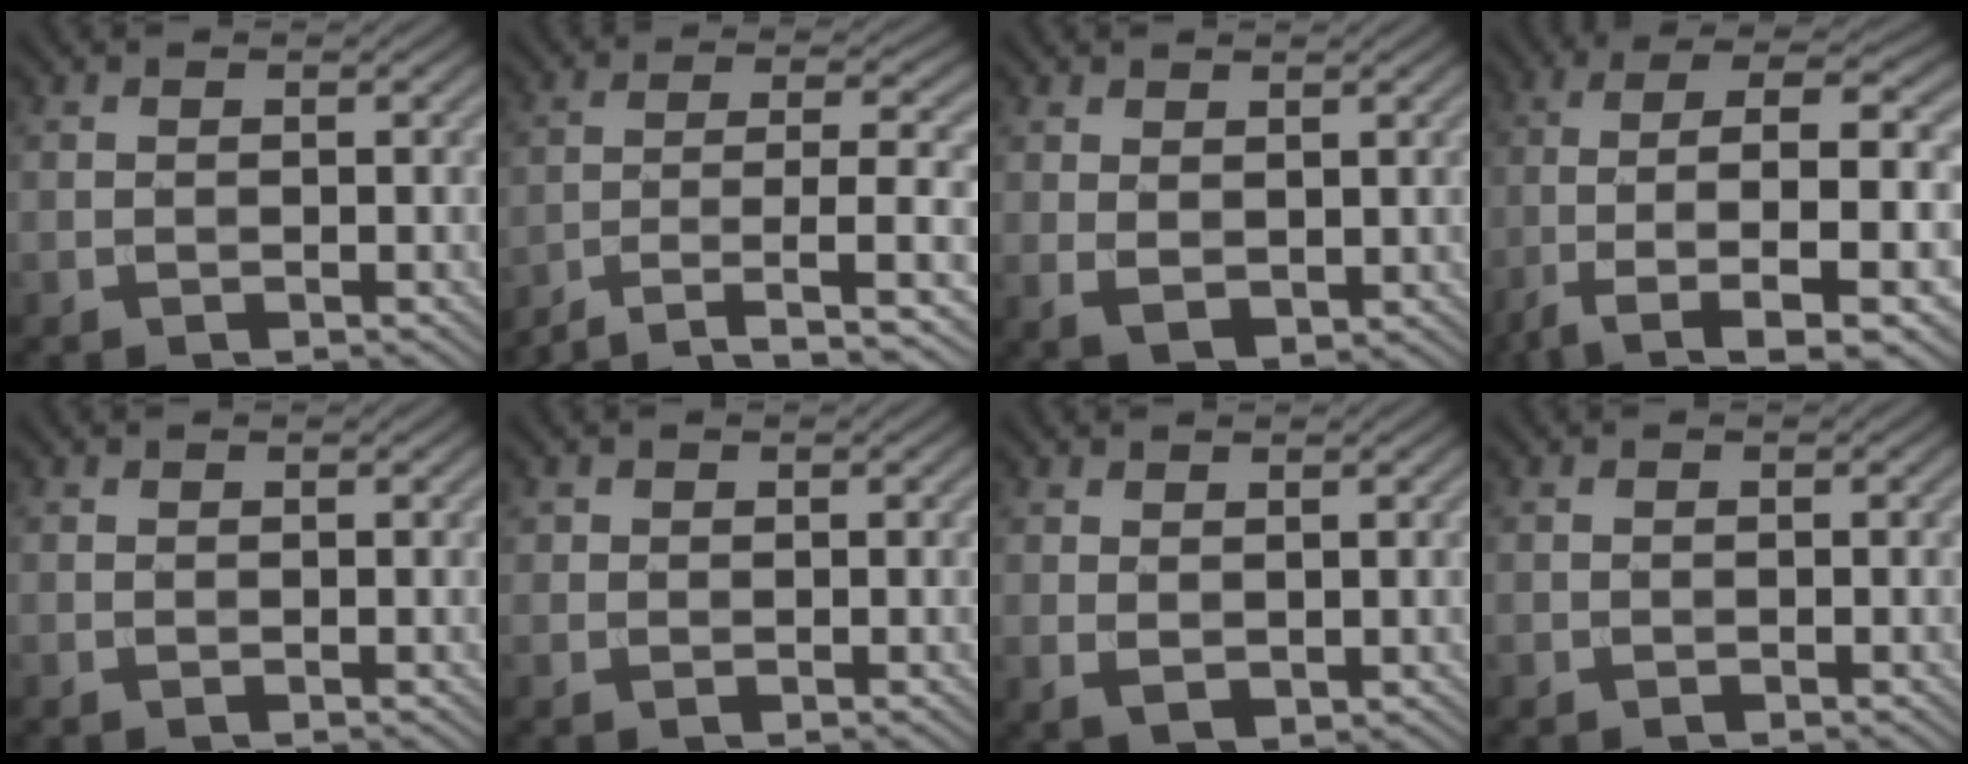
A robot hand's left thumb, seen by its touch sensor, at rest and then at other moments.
{"total": 7.3, "force": [-4.5, 1.8, 5.4], "torque": [-0.095, -0.001, -0.081]}
{"total": 2.4, "force": [0.9, 1.4, 1.7], "torque": [-0.039, -0.009, 0.024]}
{"total": 11.8, "force": [-3.2, 3.9, 10.6], "torque": [-0.198, 0.003, -0.055]}
{"total": 0.0}
{"total": 1.0, "force": [0.6, 0.8, 0.3], "torque": [-0.004, -0.002, 0.011]}
{"total": 1.8, "force": [0.8, 1.0, 1.3], "torque": [-0.029, -0.007, 0.021]}
{"total": 0.0}